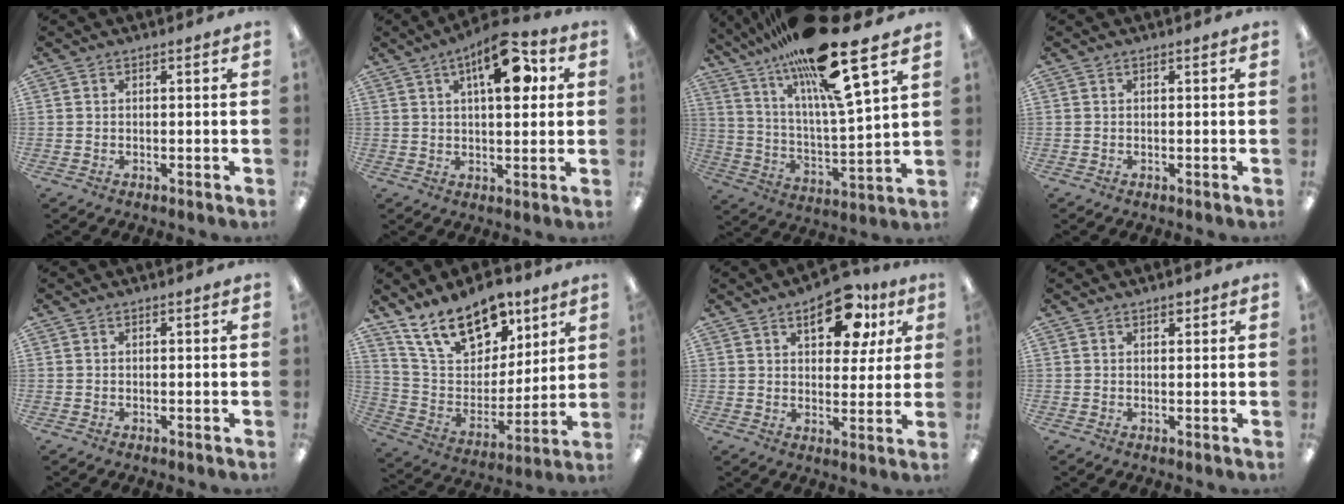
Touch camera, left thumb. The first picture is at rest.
{"total": 13.5, "force": [5.6, 5.8, 10.8], "torque": [-0.153, -0.014, 0.088]}
{"total": 23.3, "force": [17.1, 3.7, 15.4], "torque": [-0.268, -0.090, 0.274]}
{"total": 0.0}
{"total": 0.0}
{"total": 18.7, "force": [12.6, 9.9, 9.5], "torque": [-0.166, -0.061, 0.229]}
{"total": 13.6, "force": [6.9, 7.1, 9.4], "torque": [-0.113, -0.020, 0.111]}
{"total": 1.3, "force": [1.0, 0.6, 0.5], "torque": [-0.002, -0.003, 0.017]}